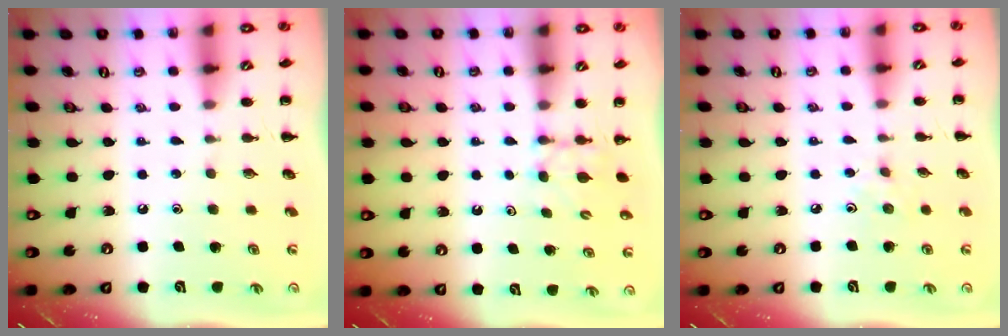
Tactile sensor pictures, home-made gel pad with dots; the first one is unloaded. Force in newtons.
{"total": 3.5, "press": 3.2, "slide": 1.4}
{"total": 3.1, "press": 2.8, "slide": 1.2}